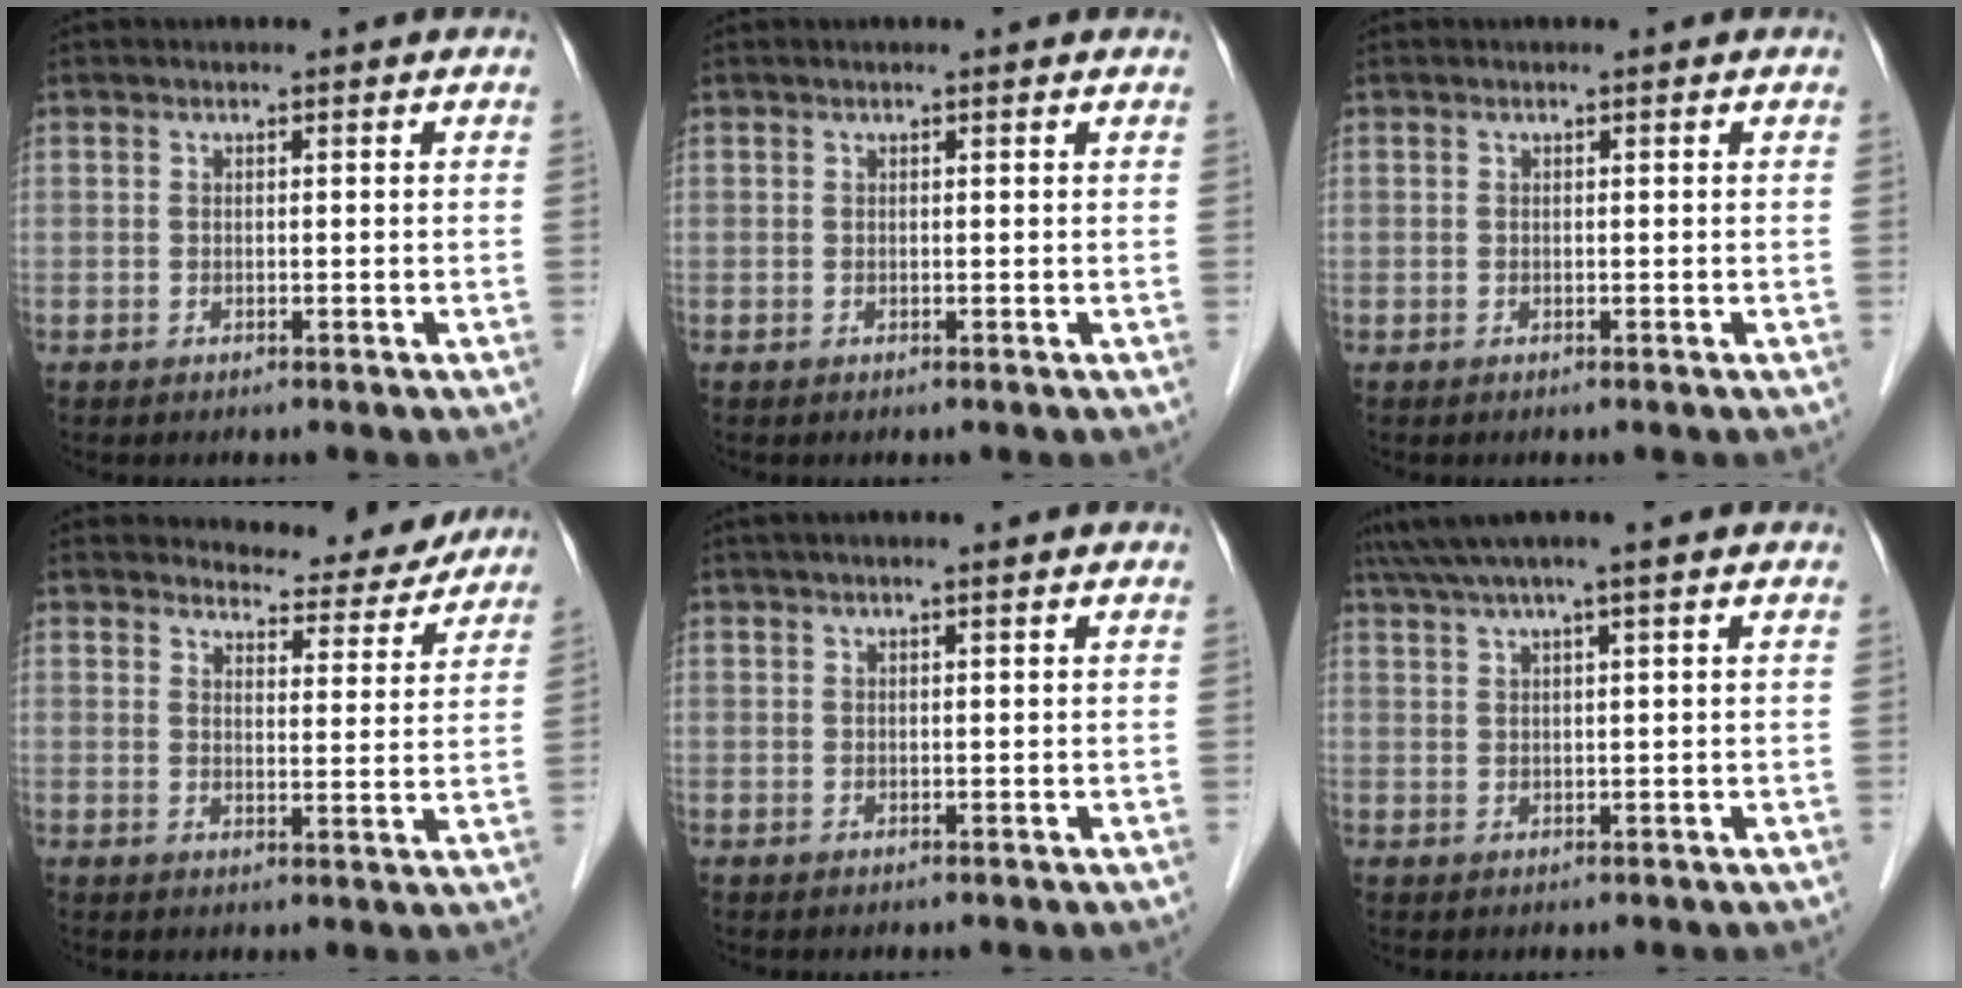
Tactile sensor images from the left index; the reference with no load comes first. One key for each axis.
{"total": 0.7, "fx": 0.7, "fy": 0.0, "fz": 0.2, "tx": -0.008, "ty": 0.007, "tz": 0.008}
{"total": 0.0}
{"total": 8.8, "fx": 8.6, "fy": 1.7, "fz": 0.5, "tx": -0.001, "ty": -0.014, "tz": 0.101}
{"total": 3.9, "fx": 3.2, "fy": -0.1, "fz": 2.3, "tx": -0.030, "ty": 0.031, "tz": 0.047}
{"total": 6.5, "fx": 5.1, "fy": -1.1, "fz": 3.9, "tx": -0.067, "ty": 0.035, "tz": 0.085}